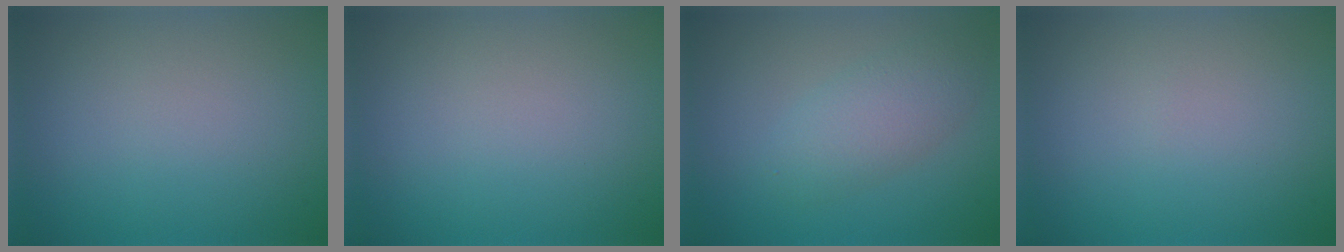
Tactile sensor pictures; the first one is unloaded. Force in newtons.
{"total": 0.0}
{"total": 3.2, "press": 3.2, "slide": 0.0}
{"total": 0.0}